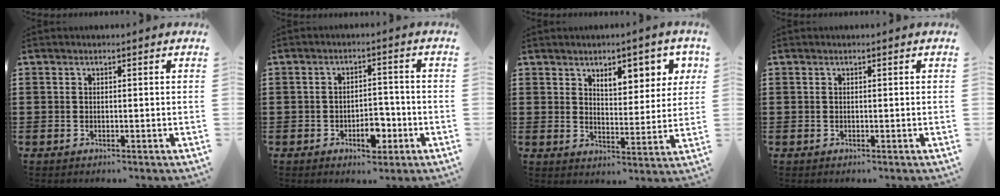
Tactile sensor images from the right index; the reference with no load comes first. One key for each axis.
{"total": 5.5, "fx": -2.4, "fy": 2.8, "fz": 4.0, "tx": -0.055, "ty": 0.007, "tz": -0.042}
{"total": 6.4, "fx": 3.9, "fy": 3.0, "fz": 4.1, "tx": -0.061, "ty": -0.009, "tz": 0.062}
{"total": 0.0}